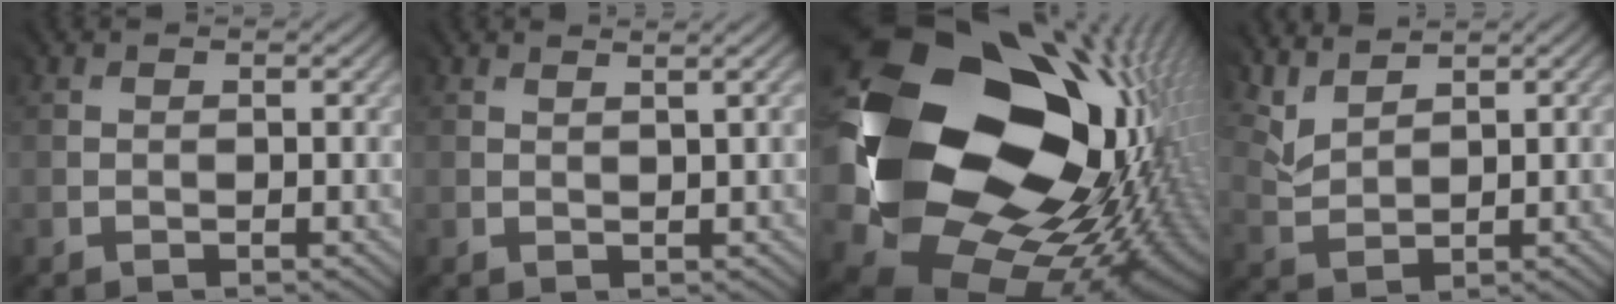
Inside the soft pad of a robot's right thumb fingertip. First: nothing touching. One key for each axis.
{"total": 1.2, "fx": 1.0, "fy": -0.5, "fz": 0.4, "tx": -0.007, "ty": 0.004, "tz": 0.016}
{"total": 22.3, "fx": 2.0, "fy": 17.6, "fz": 13.6, "tx": -0.295, "ty": -0.078, "tz": 0.086}
{"total": 4.4, "fx": 3.8, "fy": 1.7, "fz": 1.4, "tx": -0.054, "ty": 0.003, "tz": 0.087}